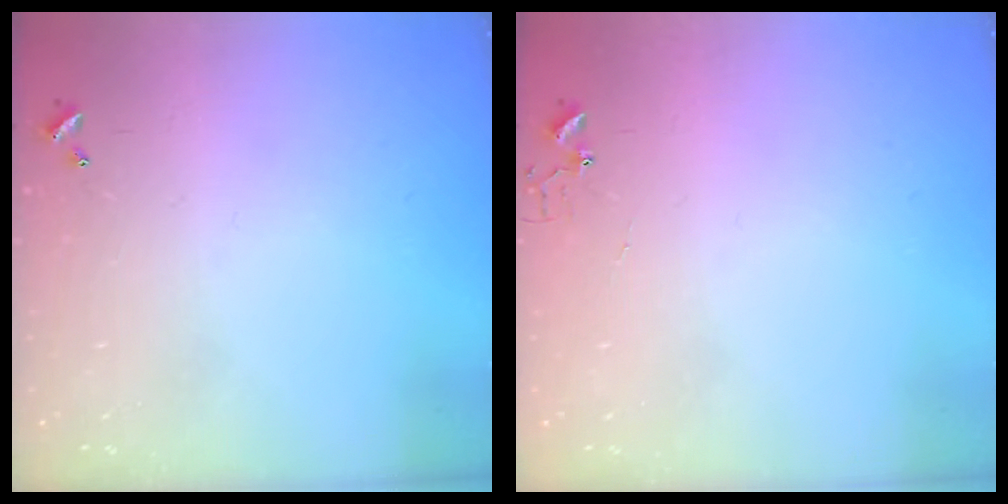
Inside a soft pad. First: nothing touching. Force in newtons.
{"total": 3.9, "press": 3.9, "slide": 0.3}